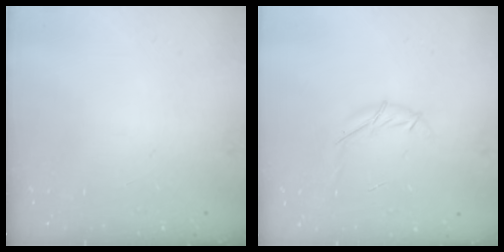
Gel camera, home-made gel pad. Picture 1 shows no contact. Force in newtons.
{"total": 5.6, "press": 5.5, "slide": 0.6}